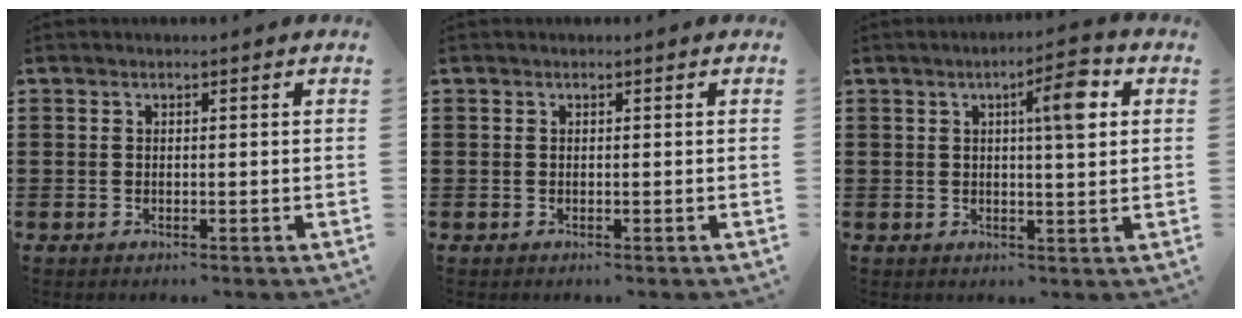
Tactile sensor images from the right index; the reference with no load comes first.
{"total": 0.0}
{"total": 6.3, "force": [2.1, 1.2, 5.8], "torque": [-0.086, -0.002, 0.023]}